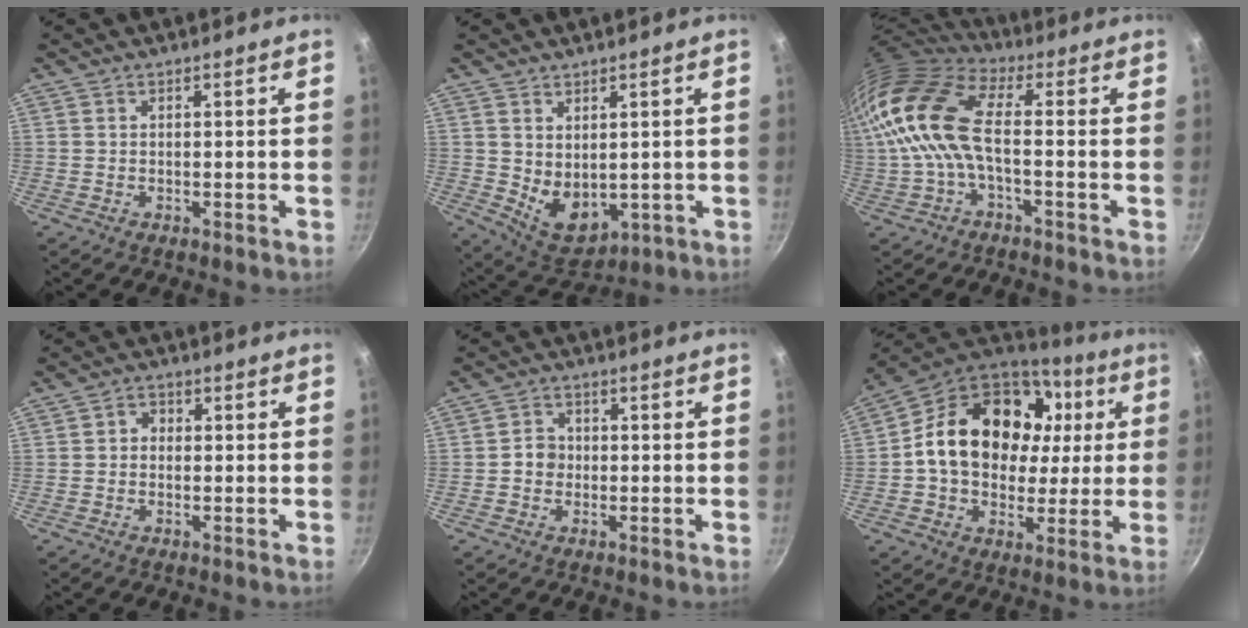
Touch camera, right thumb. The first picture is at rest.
{"total": 8.0, "force": [1.3, 5.3, 5.8], "torque": [-0.072, -0.028, 0.047]}
{"total": 14.7, "force": [-0.4, 6.8, 13.0], "torque": [-0.265, 0.019, -0.022]}
{"total": 2.3, "force": [-0.1, 2.0, 1.1], "torque": [-0.010, 0.007, -0.006]}
{"total": 3.4, "force": [-0.6, 3.0, 1.4], "torque": [-0.002, 0.013, -0.013]}
{"total": 24.4, "force": [4.4, 17.9, 16.0], "torque": [-0.253, 0.024, 0.070]}